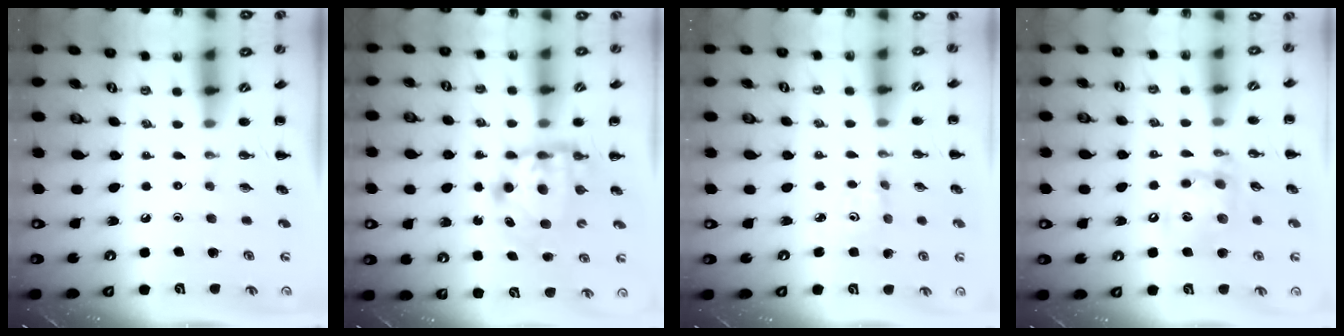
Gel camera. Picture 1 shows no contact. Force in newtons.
{"total": 6.4, "press": 6.4, "slide": 0.6}
{"total": 2.8, "press": 2.7, "slide": 0.8}
{"total": 14.1, "press": 14.0, "slide": 2.2}